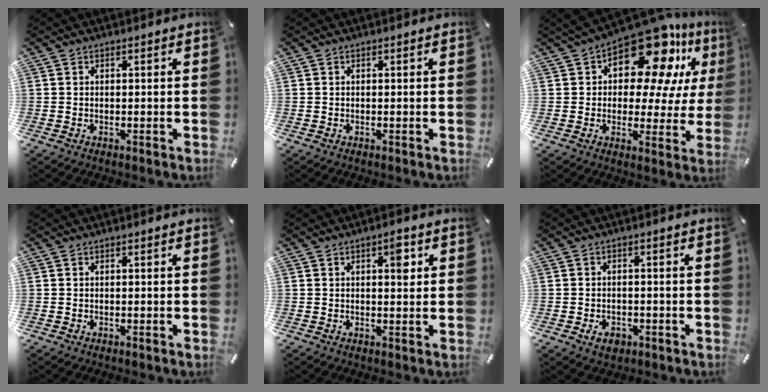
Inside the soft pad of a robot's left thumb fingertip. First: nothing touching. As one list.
[{"total": 0.0}, {"total": 19.0, "force": [11.9, 8.6, 12.1], "torque": [-0.207, -0.086, 0.199]}, {"total": 0.0}, {"total": 4.1, "force": [1.3, 1.8, 3.5], "torque": [-0.033, -0.011, 0.012]}, {"total": 3.5, "force": [-1.6, 2.5, 1.9], "torque": [-0.030, 0.001, -0.031]}]